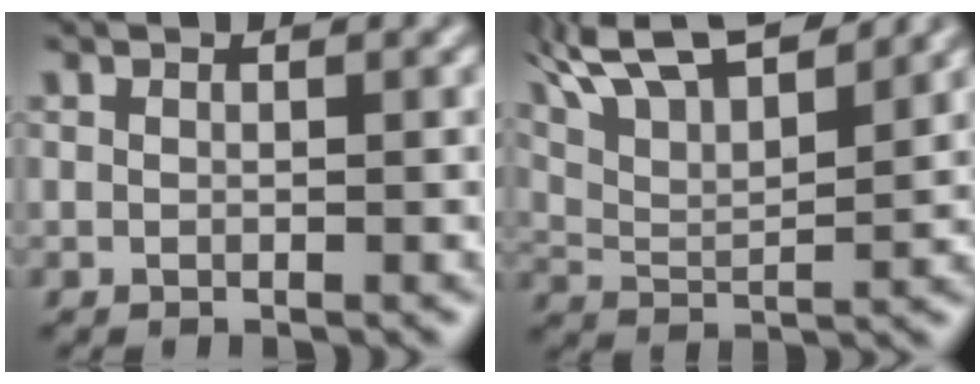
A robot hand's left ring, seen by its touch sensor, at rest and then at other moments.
{"total": 11.6, "force": [7.8, 4.1, 7.5], "torque": [-0.163, 0.044, 0.122]}